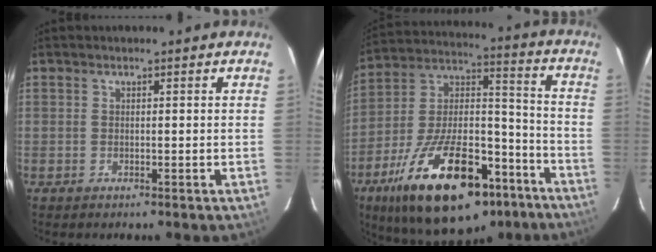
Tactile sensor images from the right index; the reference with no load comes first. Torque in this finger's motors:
{"motor_torque": [1.67, -0.47, 1.05, 0.21]}